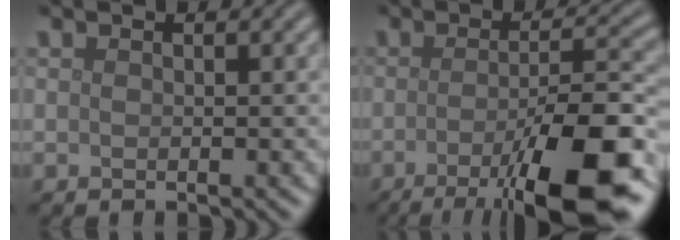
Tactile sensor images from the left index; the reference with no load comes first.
{"total": 12.1, "force": [-5.3, 2.9, 10.5], "torque": [-0.149, -0.007, -0.086]}